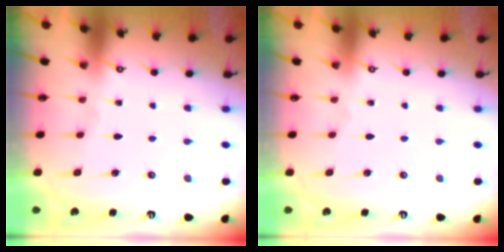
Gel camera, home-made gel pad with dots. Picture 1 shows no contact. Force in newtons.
{"total": 0.0}